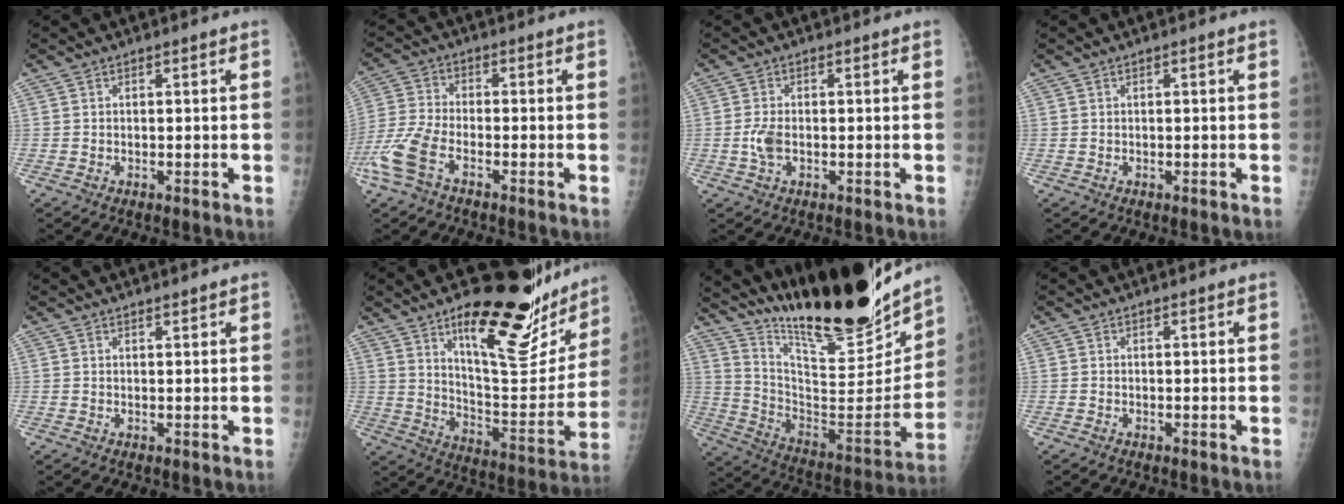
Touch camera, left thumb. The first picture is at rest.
{"total": 8.6, "force": [-4.6, 3.7, 6.2], "torque": [-0.154, 0.013, -0.101]}
{"total": 3.1, "force": [-0.4, 1.7, 2.5], "torque": [-0.059, 0.000, -0.012]}
{"total": 0.0}
{"total": 0.6, "force": [0.6, 0.0, 0.0], "torque": [0.005, -0.006, 0.010]}
{"total": 26.1, "force": [16.2, 9.0, 18.4], "torque": [-0.208, -0.084, 0.246]}
{"total": 27.1, "force": [22.5, 5.0, 14.4], "torque": [-0.197, -0.125, 0.357]}
{"total": 0.0}